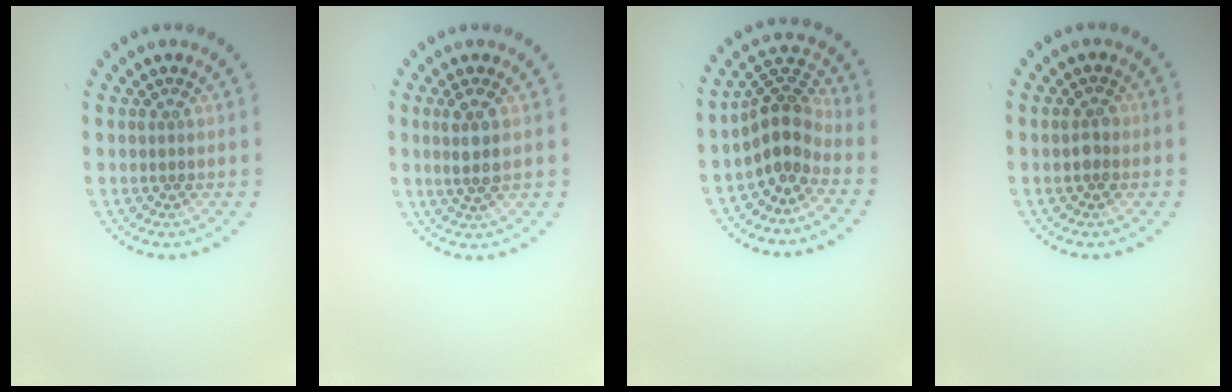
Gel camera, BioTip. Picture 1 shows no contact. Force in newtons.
{"total": 2.2, "press": 1.9, "slide": 1.0}
{"total": 3.8, "press": 2.9, "slide": 2.5}
{"total": 1.5, "press": 1.5, "slide": 0.1}